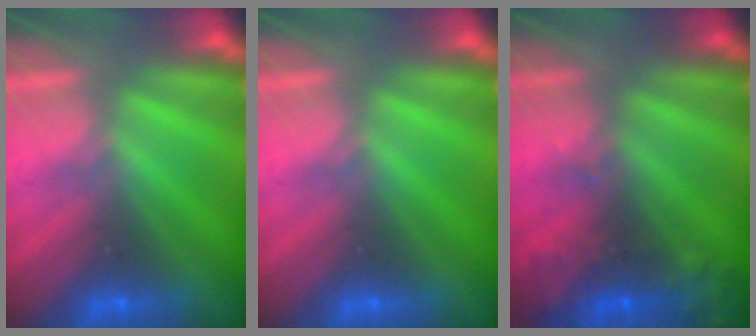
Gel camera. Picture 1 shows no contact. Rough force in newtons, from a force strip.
{"total": 0.0}
{"total": 7.3}